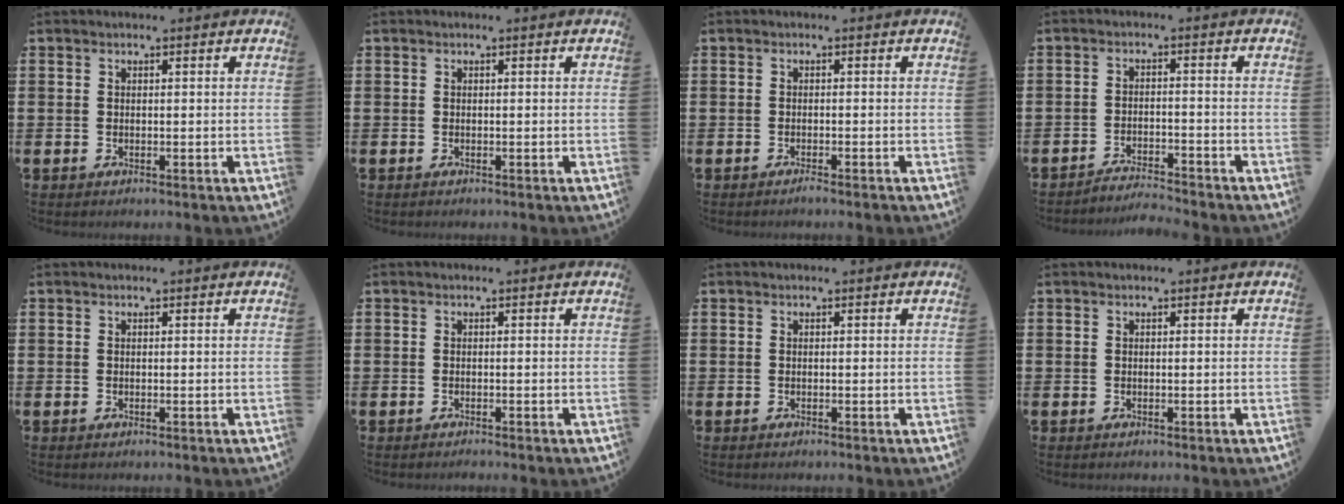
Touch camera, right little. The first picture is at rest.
{"total": 0.0}
{"total": 0.8, "force": [-0.7, -0.1, 0.4], "torque": [-0.006, -0.004, -0.013]}
{"total": 2.8, "force": [-2.8, -0.2, -0.1], "torque": [-0.003, 0.003, -0.061]}
{"total": 0.0}
{"total": 0.0}
{"total": 0.0}
{"total": 0.0}